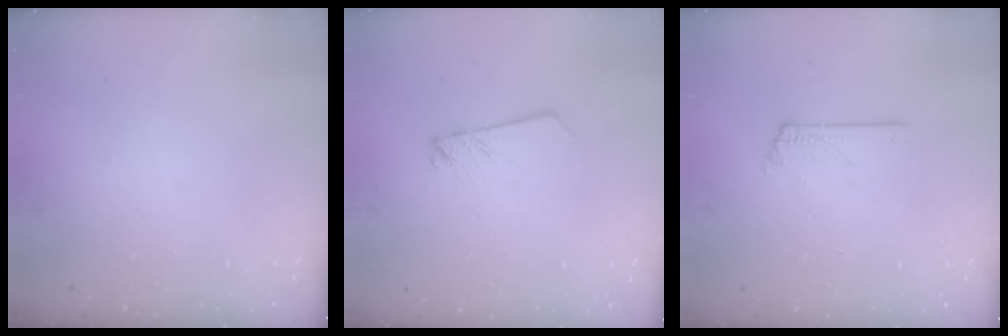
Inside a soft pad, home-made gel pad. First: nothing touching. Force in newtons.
{"total": 2.5, "press": 2.5, "slide": 0.1}
{"total": 1.5, "press": 1.5, "slide": 0.1}